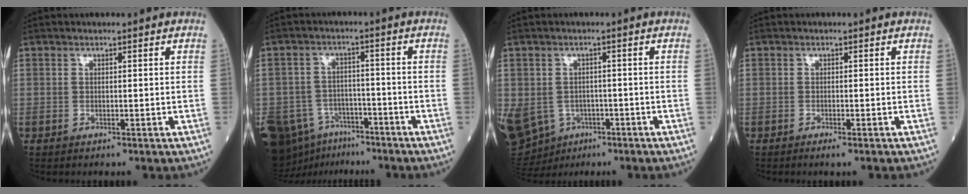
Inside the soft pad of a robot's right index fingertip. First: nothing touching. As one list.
[{"total": 17.2, "force": [-10.4, 11.5, 7.5], "torque": [-0.204, -0.003, -0.157]}, {"total": 21.1, "force": [-7.8, 17.7, 8.5], "torque": [-0.298, -0.011, -0.102]}, {"total": 1.4, "force": [-1.0, -0.1, 0.9], "torque": [-0.015, -0.004, -0.014]}]